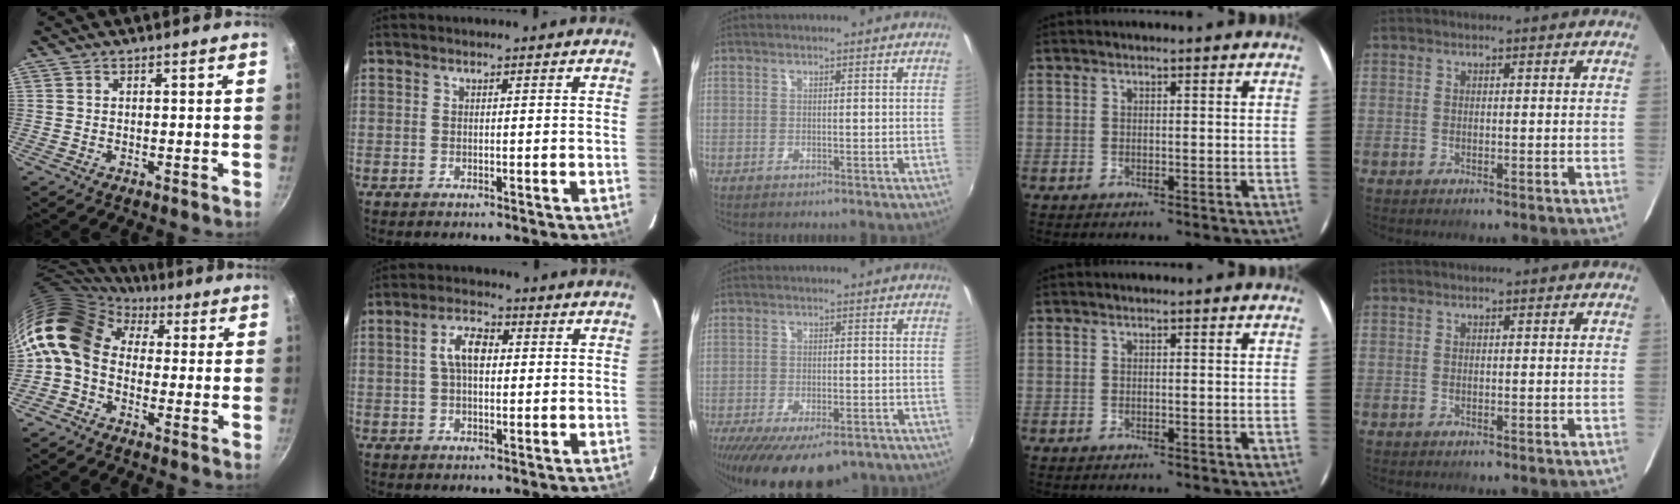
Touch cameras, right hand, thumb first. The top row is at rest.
{"thumb": {"total": 13.7, "force": [2.1, 10.3, 8.9], "torque": [-0.161, 0.025, 0.010]}, "index": {"total": 5.8, "force": [0.9, 2.9, 4.9], "torque": [-0.089, 0.015, 0.017]}, "middle": {"total": 16.6, "force": [-11.5, 6.4, 10.1], "torque": [-0.203, -0.048, -0.167]}}